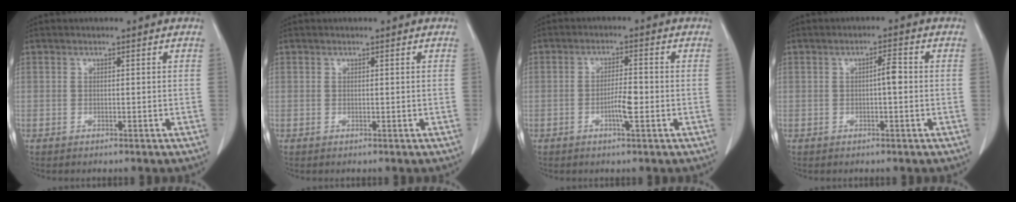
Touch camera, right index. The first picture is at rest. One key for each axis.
{"total": 0.0}
{"total": 3.7, "fx": -1.2, "fy": 0.4, "fz": 3.5, "tx": -0.062, "ty": 0.000, "tz": -0.021}
{"total": 2.3, "fx": -0.1, "fy": 0.4, "fz": 2.3, "tx": -0.036, "ty": 0.005, "tz": -0.004}